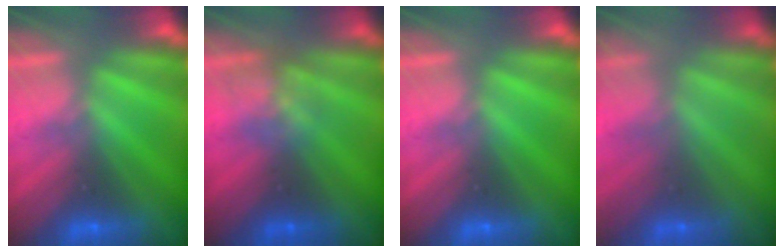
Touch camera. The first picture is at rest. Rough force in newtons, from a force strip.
{"total": 2.8}
{"total": 0.0}
{"total": 1.5}